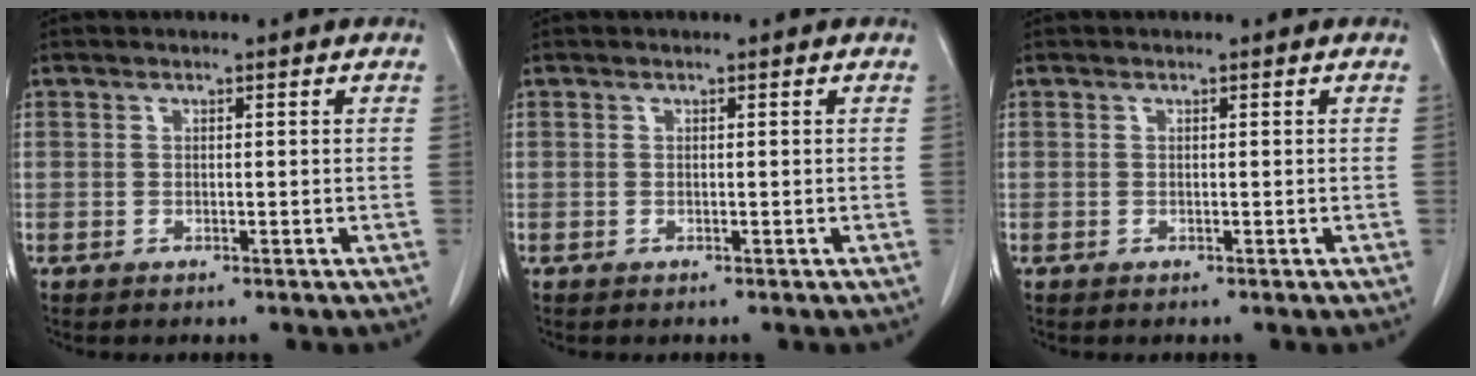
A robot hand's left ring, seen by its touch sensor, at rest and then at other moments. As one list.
[{"total": 0.0}, {"total": 0.0}]